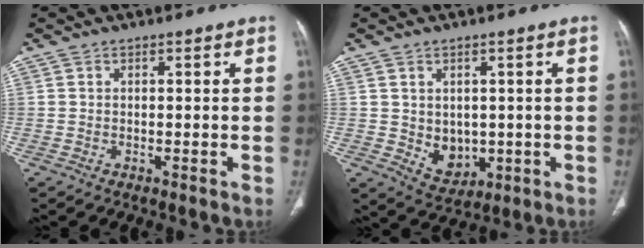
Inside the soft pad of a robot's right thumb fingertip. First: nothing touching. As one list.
[{"total": 6.0, "force": [-0.3, 4.8, 3.7], "torque": [-0.032, -0.011, 0.017]}]